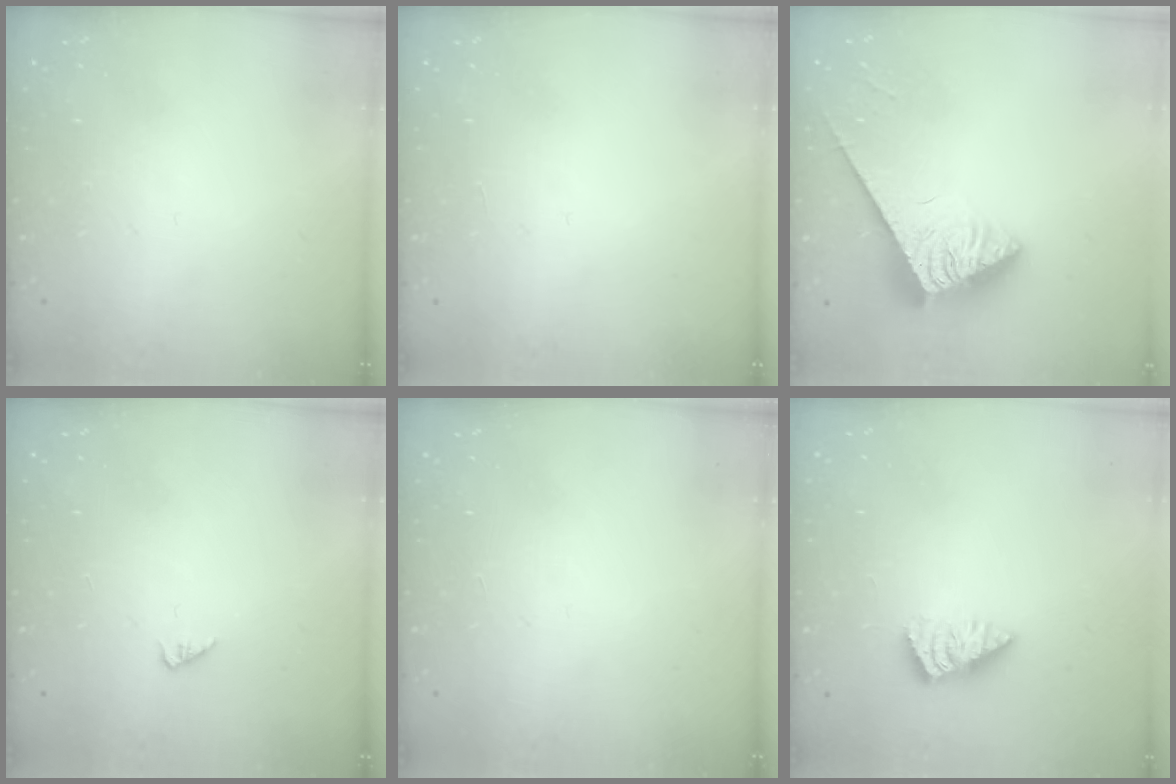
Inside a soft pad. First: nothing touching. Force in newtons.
{"total": 0.0}
{"total": 4.1, "press": 4.1, "slide": 0.4}
{"total": 1.7, "press": 1.7, "slide": 0.3}
{"total": 0.0}
{"total": 2.8, "press": 2.7, "slide": 0.5}